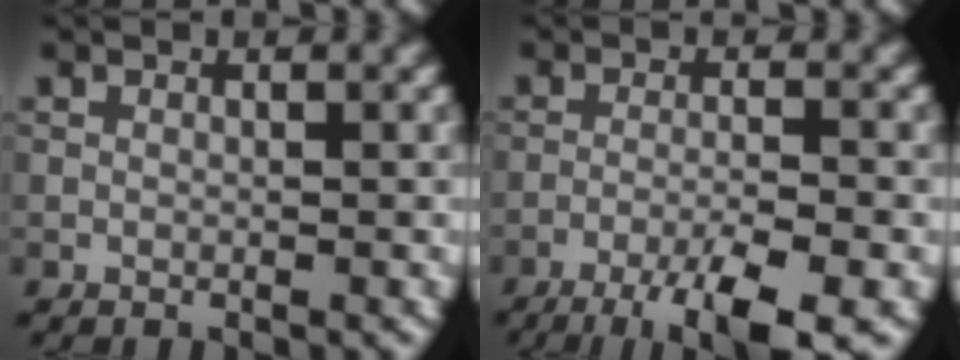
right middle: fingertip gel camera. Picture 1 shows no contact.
{"total": 7.4, "force": [-4.6, 1.3, 5.5], "torque": [-0.085, -0.008, -0.078]}